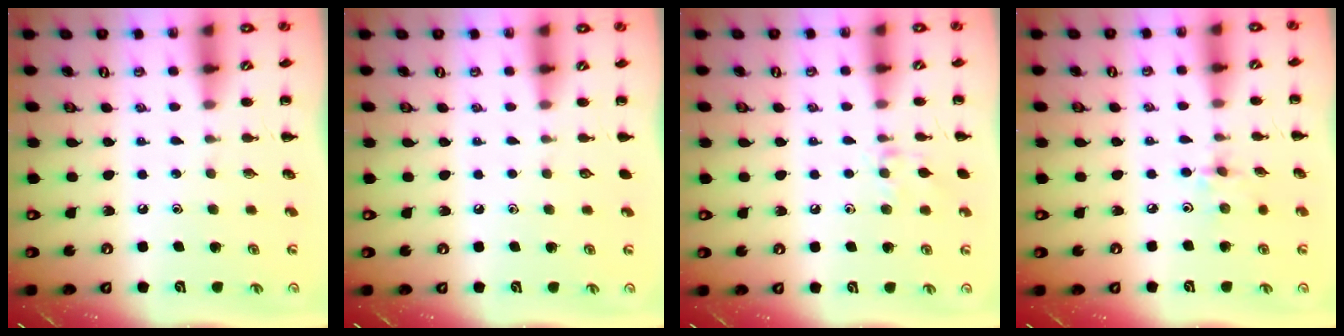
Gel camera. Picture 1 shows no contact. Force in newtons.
{"total": 0.0}
{"total": 7.2, "press": 7.1, "slide": 1.5}
{"total": 2.2, "press": 2.1, "slide": 0.6}